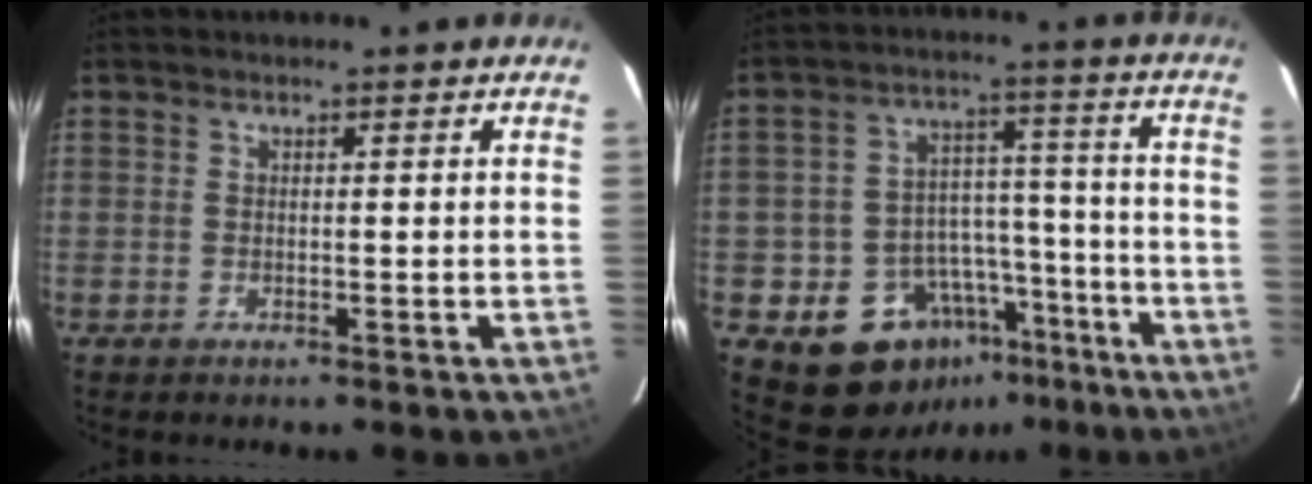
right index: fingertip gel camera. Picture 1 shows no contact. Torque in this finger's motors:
{"motor_torque": [1.12, -1.02, 0.21, 0.00]}